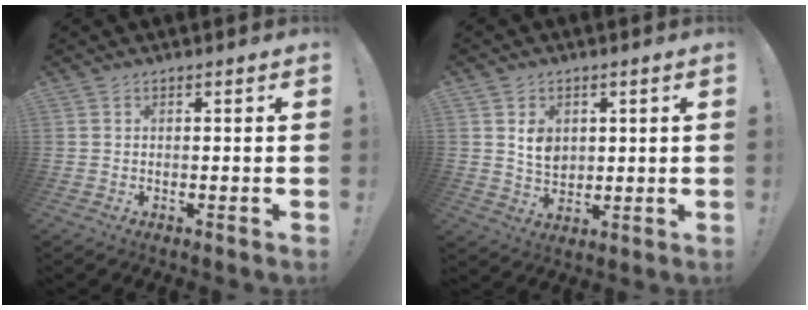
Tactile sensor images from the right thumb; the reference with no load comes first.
{"total": 7.1, "force": [2.4, 6.1, 2.9], "torque": [-0.030, -0.014, 0.047]}